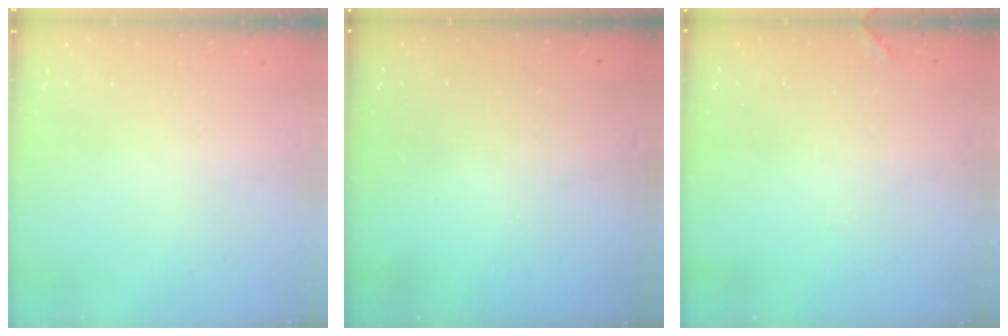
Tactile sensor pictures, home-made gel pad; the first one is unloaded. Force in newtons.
{"total": 3.0, "press": 3.0, "slide": 0.1}
{"total": 5.8, "press": 5.8, "slide": 0.2}